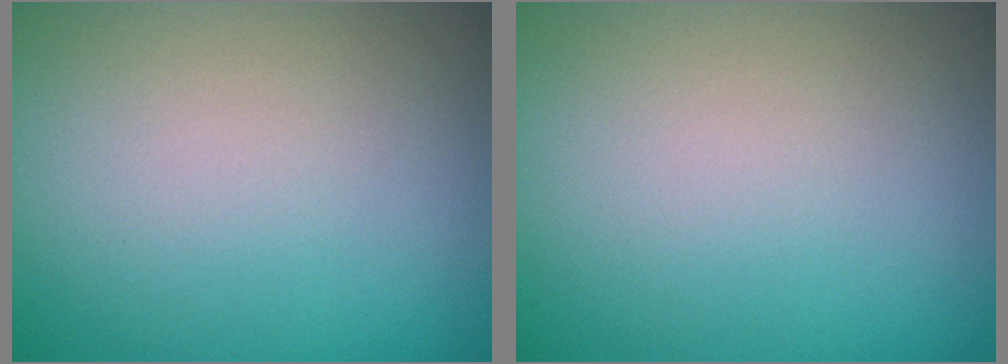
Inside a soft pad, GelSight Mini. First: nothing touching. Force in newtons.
{"total": 0.0}